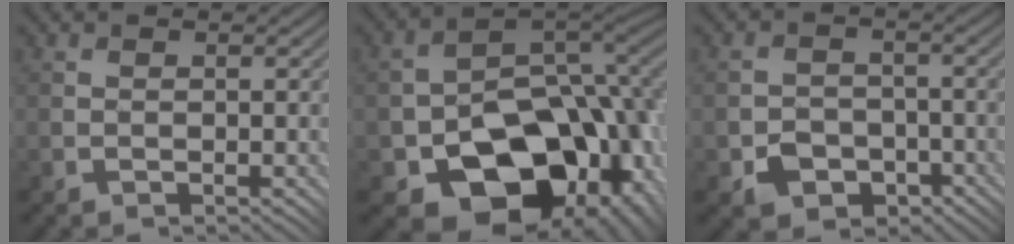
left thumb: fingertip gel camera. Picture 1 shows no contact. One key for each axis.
{"total": 17.5, "fx": -7.3, "fy": 12.0, "fz": 10.4, "tx": -0.155, "ty": -0.054, "tz": -0.089}
{"total": 4.1, "fx": -2.6, "fy": 2.8, "fz": 1.4, "tx": -0.026, "ty": -0.001, "tz": -0.048}